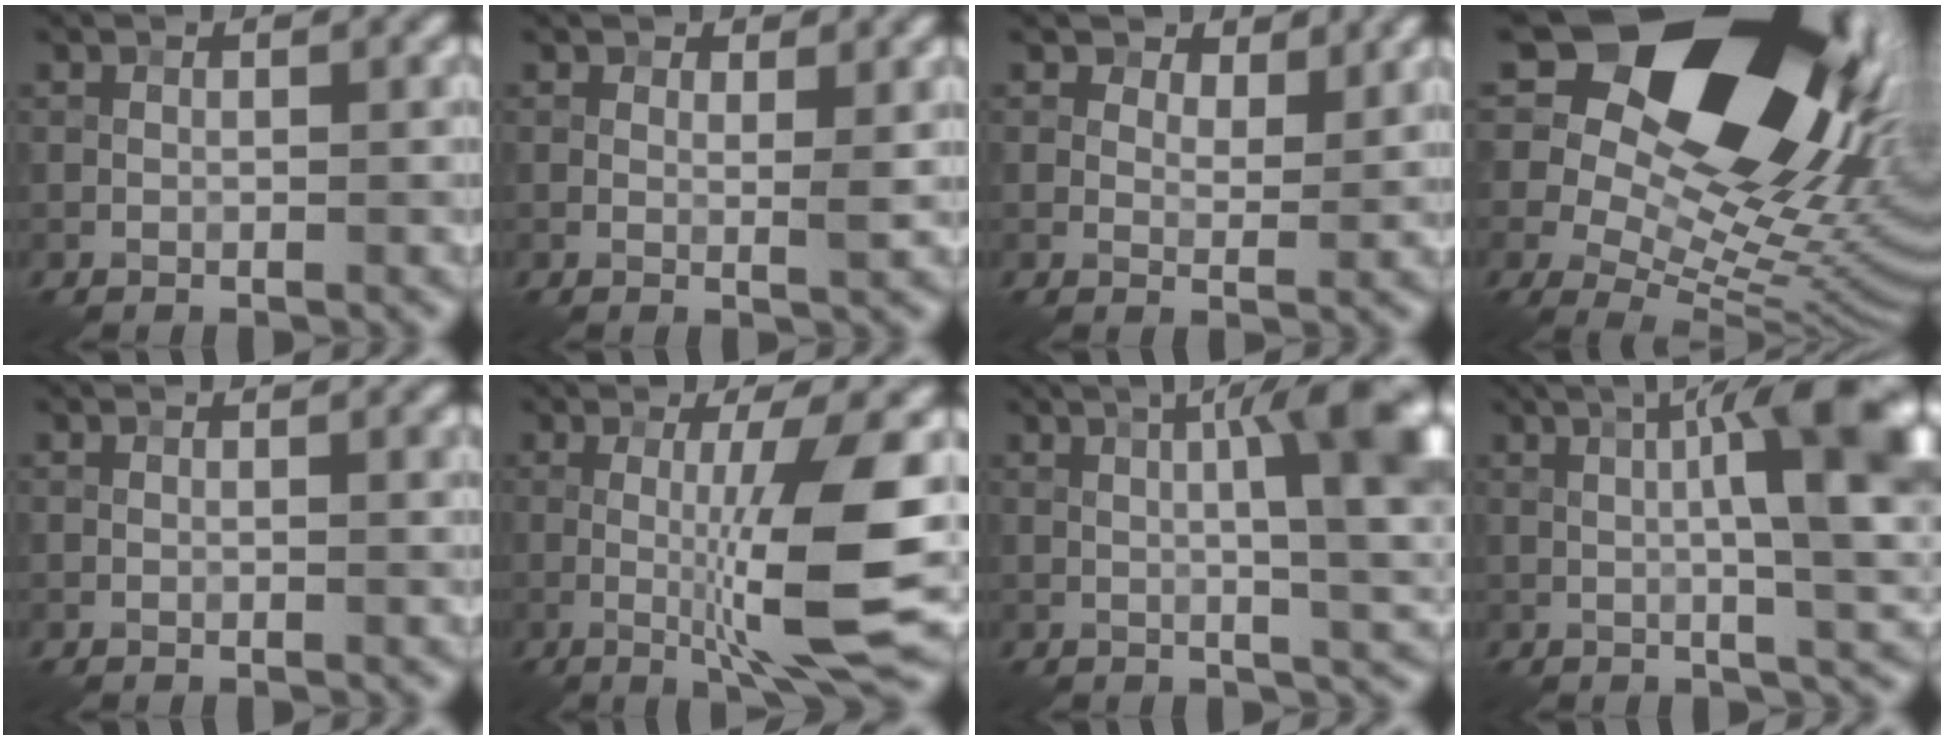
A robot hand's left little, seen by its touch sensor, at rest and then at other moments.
{"total": 1.3, "force": [0.9, 0.6, 0.7], "torque": [-0.009, -0.004, 0.013]}
{"total": 3.7, "force": [2.9, 1.9, 1.5], "torque": [-0.026, -0.012, 0.043]}
{"total": 22.5, "force": [10.6, 13.3, 14.8], "torque": [-0.263, 0.060, 0.189]}
{"total": 0.5, "force": [0.1, 0.1, 0.5], "torque": [-0.006, 0.001, 0.001]}
{"total": 9.0, "force": [-0.8, 1.2, 8.9], "torque": [-0.133, -0.013, -0.007]}
{"total": 9.7, "force": [1.9, 2.1, 9.2], "torque": [-0.110, 0.021, 0.026]}
{"total": 10.7, "force": [1.9, 2.1, 10.3], "torque": [-0.133, 0.018, 0.027]}